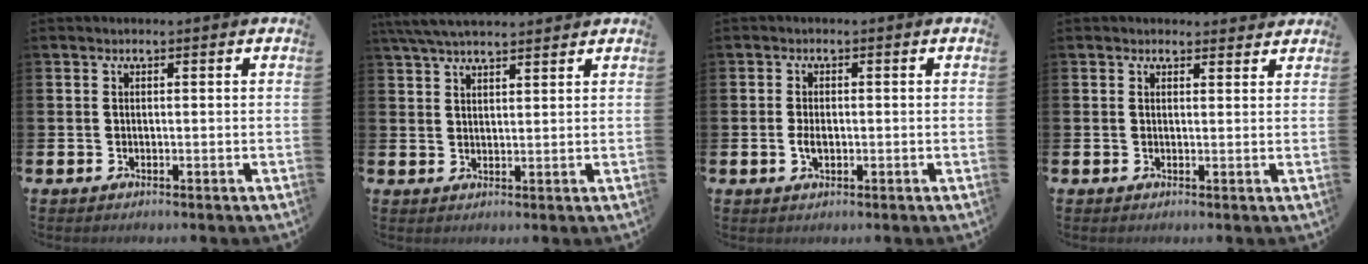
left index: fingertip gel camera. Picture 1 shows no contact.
{"total": 5.4, "force": [4.9, 1.1, 1.9], "torque": [-0.045, -0.013, 0.090]}
{"total": 2.1, "force": [-0.3, 1.2, 1.7], "torque": [-0.027, 0.000, -0.008]}
{"total": 1.5, "force": [1.4, 0.5, 0.0], "torque": [0.008, -0.003, 0.024]}